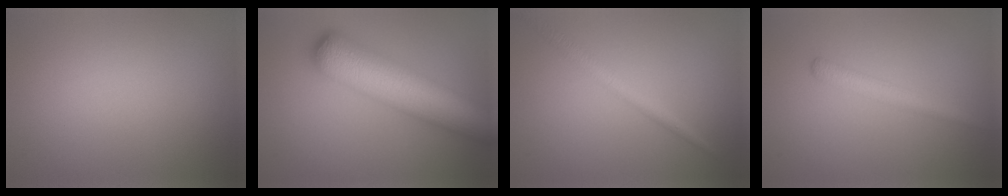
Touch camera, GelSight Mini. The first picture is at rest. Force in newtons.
{"total": 10.2, "press": 10.2, "slide": 0.3}
{"total": 2.1, "press": 2.1, "slide": 0.1}
{"total": 2.1, "press": 2.1, "slide": 0.0}